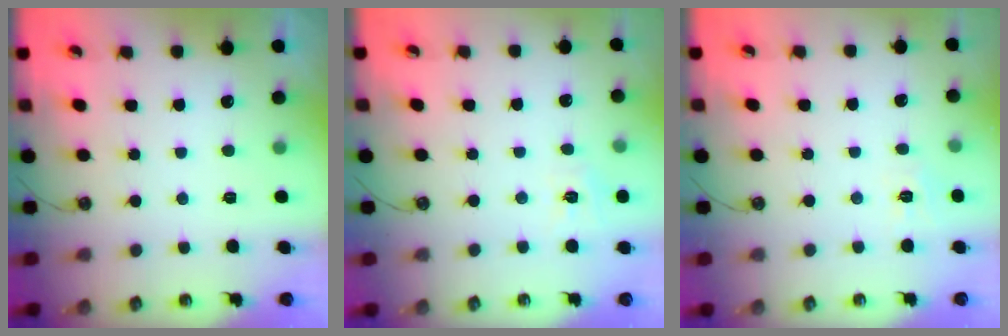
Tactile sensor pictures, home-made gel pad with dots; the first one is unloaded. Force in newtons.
{"total": 6.1, "press": 6.0, "slide": 0.6}
{"total": 2.9, "press": 2.9, "slide": 0.3}